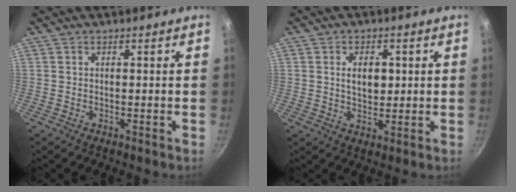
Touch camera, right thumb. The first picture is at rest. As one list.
[{"total": 5.5, "force": [1.0, 3.6, 4.1], "torque": [-0.050, -0.004, 0.015]}]